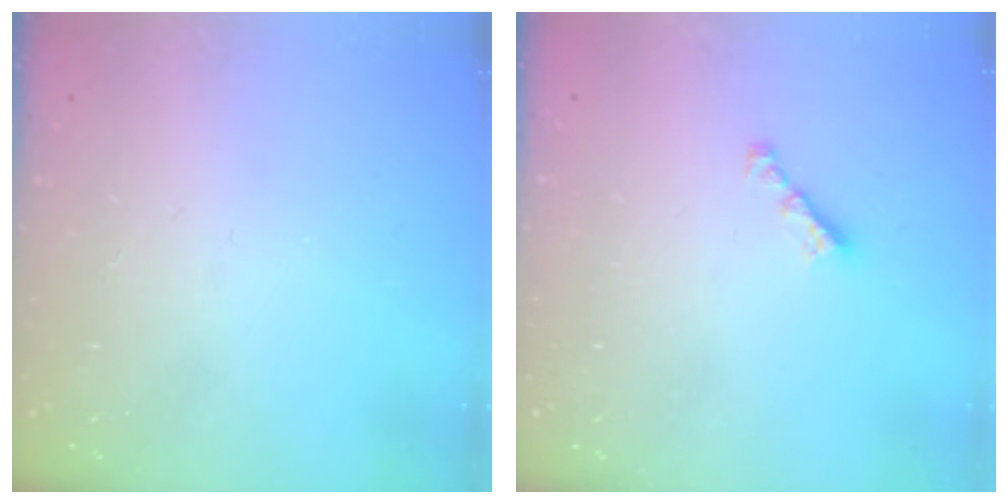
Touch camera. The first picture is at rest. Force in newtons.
{"total": 2.2, "press": 2.1, "slide": 0.6}